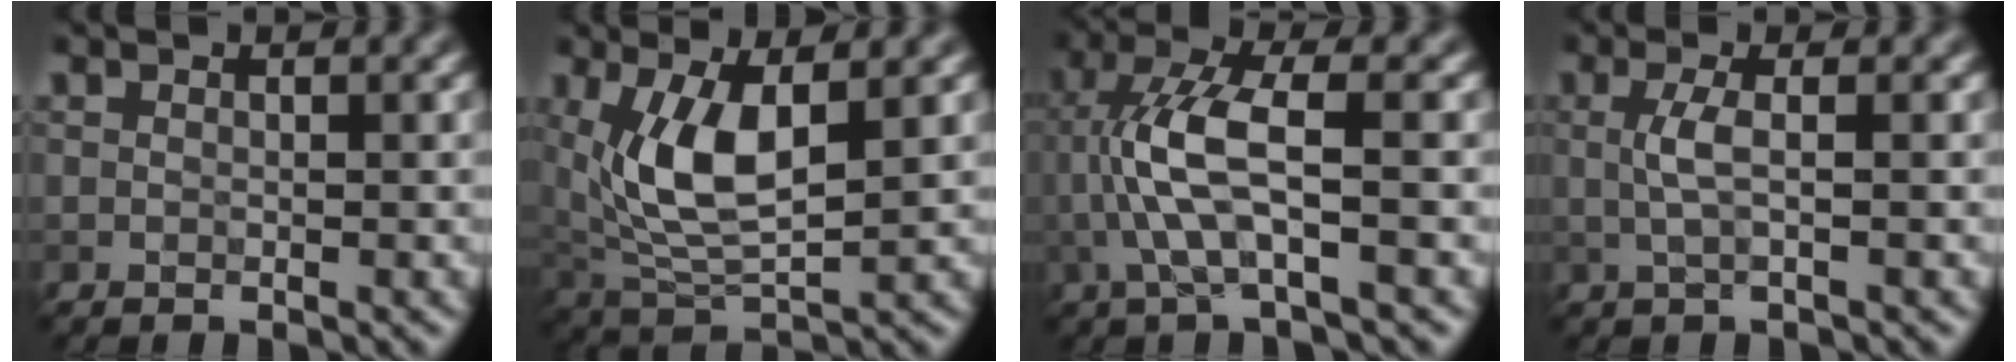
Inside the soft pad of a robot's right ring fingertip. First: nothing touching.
{"total": 6.7, "force": [1.5, 2.9, 5.9], "torque": [-0.128, -0.009, 0.036]}
{"total": 5.8, "force": [-0.7, 1.0, 5.6], "torque": [-0.124, 0.014, -0.014]}
{"total": 2.1, "force": [0.1, 0.5, 2.1], "torque": [-0.043, 0.003, 0.000]}